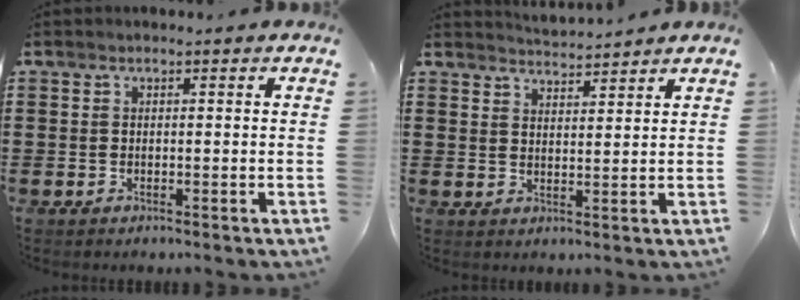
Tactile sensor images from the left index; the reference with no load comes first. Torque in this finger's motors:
{"motor_torque": [0.52, -0.61, 0.00, 0.01]}